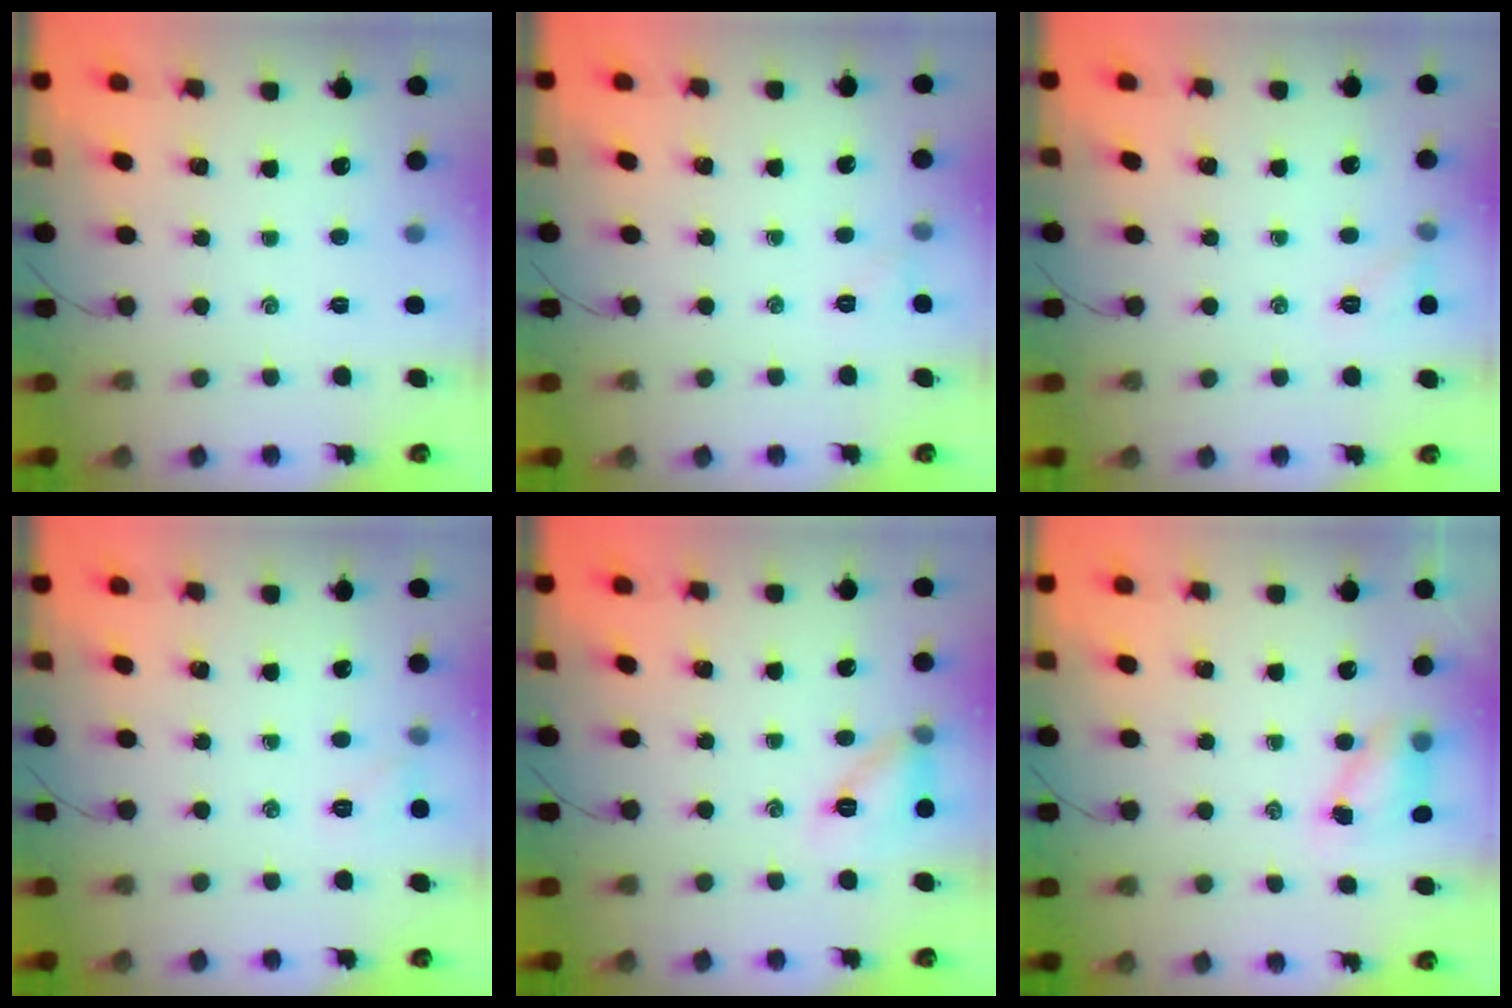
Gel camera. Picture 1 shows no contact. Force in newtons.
{"total": 2.9, "press": 2.7, "slide": 1.0}
{"total": 5.2, "press": 5.0, "slide": 1.4}
{"total": 4.2, "press": 4.0, "slide": 1.3}
{"total": 9.9, "press": 9.8, "slide": 1.6}
{"total": 5.6, "press": 5.5, "slide": 0.6}